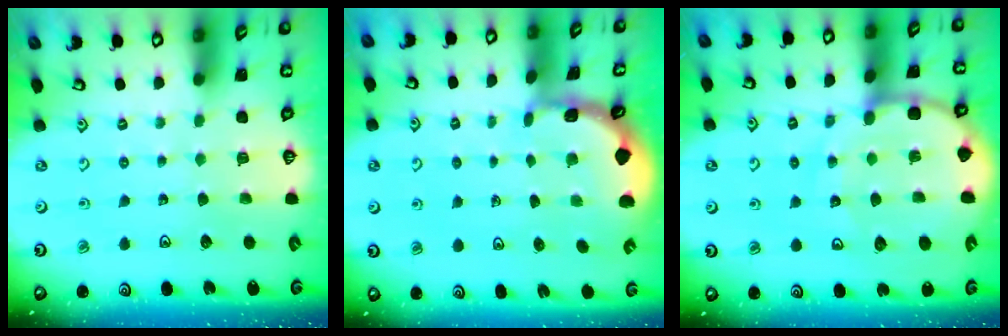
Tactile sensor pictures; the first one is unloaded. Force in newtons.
{"total": 1.5, "press": 1.5, "slide": 0.1}
{"total": 14.7, "press": 14.5, "slide": 1.8}